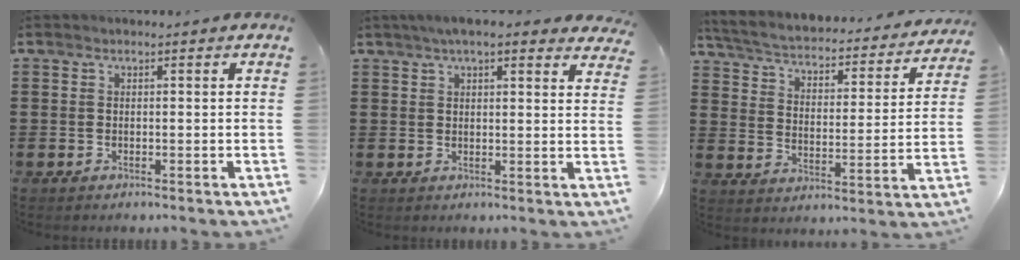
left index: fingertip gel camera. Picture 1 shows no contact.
{"total": 4.6, "force": [3.8, 0.8, 2.5], "torque": [-0.059, 0.001, 0.069]}
{"total": 2.9, "force": [2.7, 0.3, 1.0], "torque": [-0.037, -0.026, 0.035]}